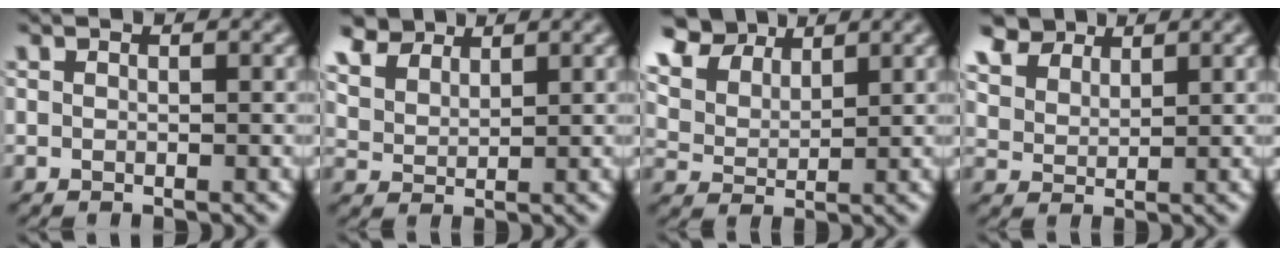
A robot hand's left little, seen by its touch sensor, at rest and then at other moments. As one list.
[{"total": 6.3, "force": [4.8, 3.2, 2.6], "torque": [-0.096, 0.002, 0.092]}, {"total": 8.4, "force": [5.9, 4.5, 3.8], "torque": [-0.125, 0.017, 0.106]}, {"total": 5.9, "force": [4.5, 3.1, 2.3], "torque": [-0.088, 0.001, 0.086]}]